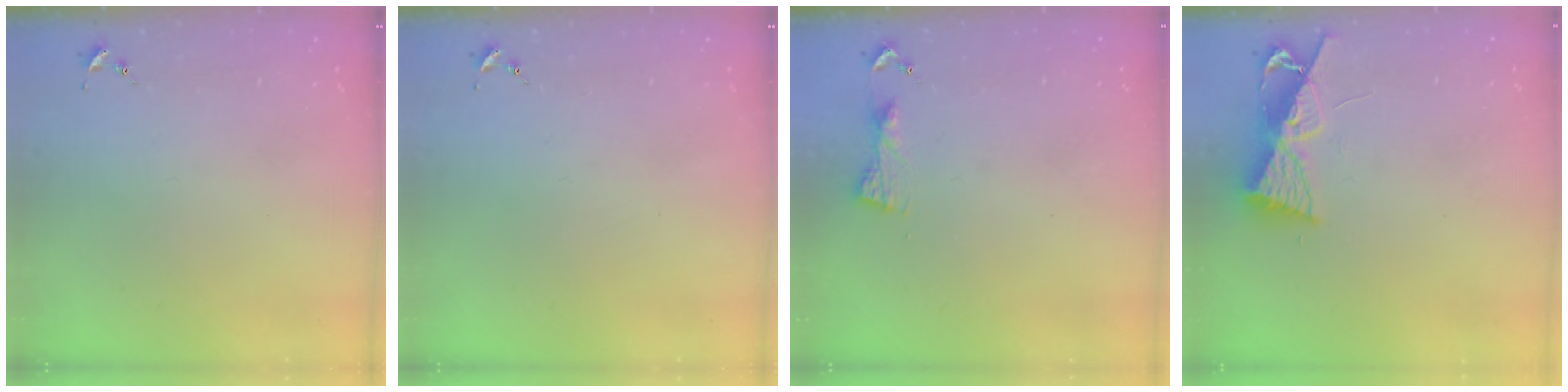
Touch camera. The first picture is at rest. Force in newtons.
{"total": 0.0}
{"total": 5.3, "press": 5.3, "slide": 0.6}
{"total": 8.4, "press": 8.3, "slide": 0.7}